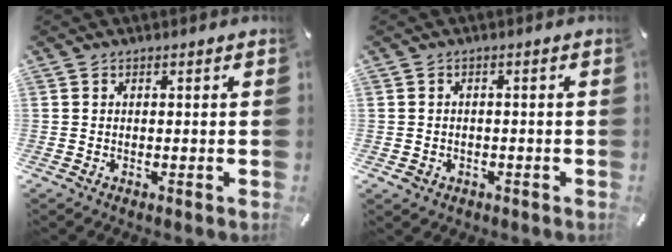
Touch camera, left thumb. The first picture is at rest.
{"total": 1.9, "force": [-0.8, 1.7, 0.4], "torque": [-0.008, 0.005, -0.019]}